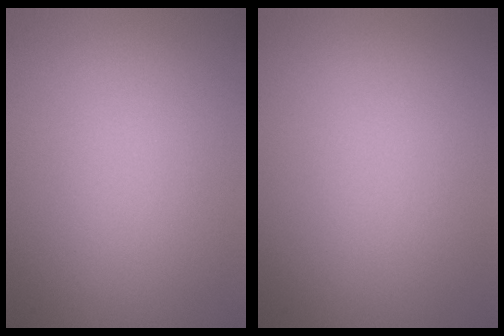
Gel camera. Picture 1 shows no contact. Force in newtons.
{"total": 0.0}